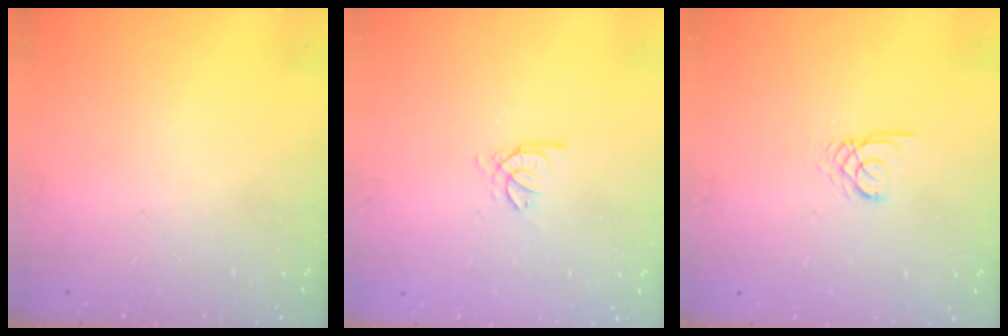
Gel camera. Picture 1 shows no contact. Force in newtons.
{"total": 2.7, "press": 2.7, "slide": 0.4}
{"total": 2.3, "press": 2.3, "slide": 0.2}